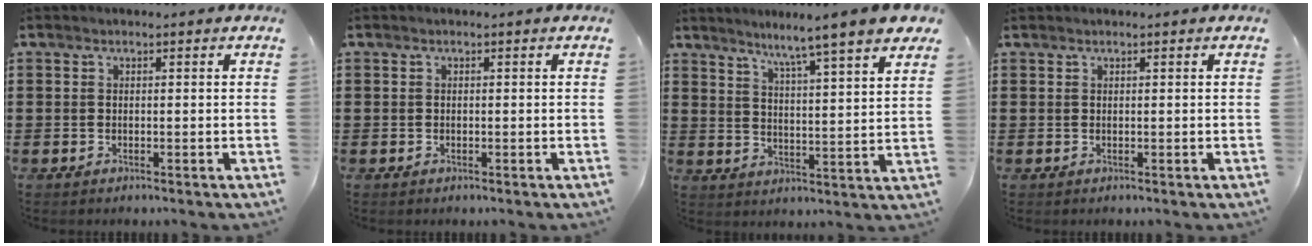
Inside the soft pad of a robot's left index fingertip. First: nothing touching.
{"total": 0.0}
{"total": 5.8, "force": [4.9, -1.4, 2.8], "torque": [-0.076, -0.039, 0.074]}
{"total": 0.0}